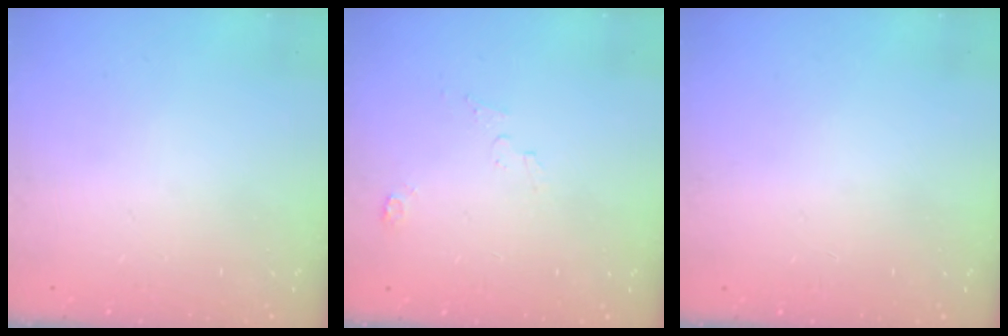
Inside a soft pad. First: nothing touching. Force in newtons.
{"total": 2.4, "press": 2.4, "slide": 0.3}
{"total": 1.2, "press": 1.1, "slide": 0.2}